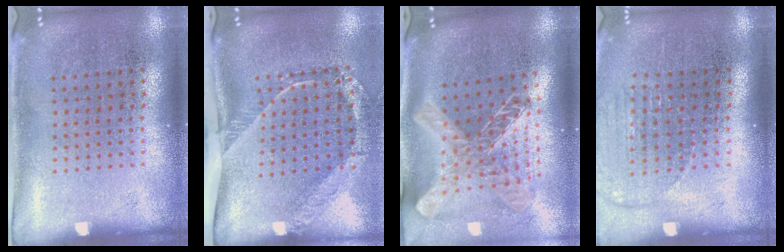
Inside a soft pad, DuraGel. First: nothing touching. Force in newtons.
{"total": 2.6, "press": 1.7, "slide": 1.9}
{"total": 2.1, "press": 1.6, "slide": 1.3}
{"total": 1.1, "press": 1.1, "slide": 0.4}